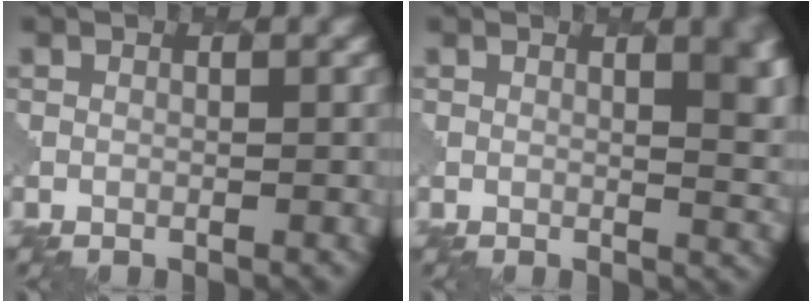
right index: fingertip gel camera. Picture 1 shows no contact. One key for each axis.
{"total": 6.0, "fx": 2.0, "fy": 2.5, "fz": 5.1, "tx": -0.027, "ty": 0.006, "tz": 0.017}